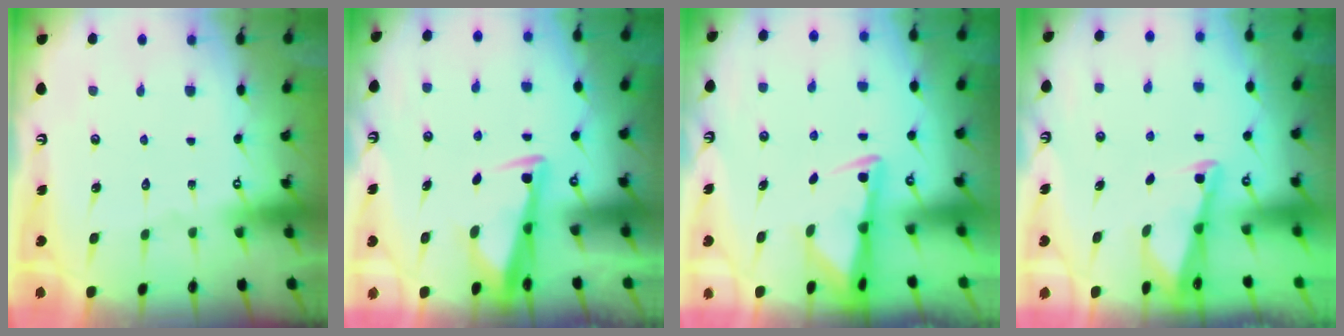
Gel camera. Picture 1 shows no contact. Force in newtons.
{"total": 3.4, "press": 3.3, "slide": 0.9}
{"total": 2.9, "press": 2.8, "slide": 0.7}
{"total": 2.2, "press": 2.2, "slide": 0.3}